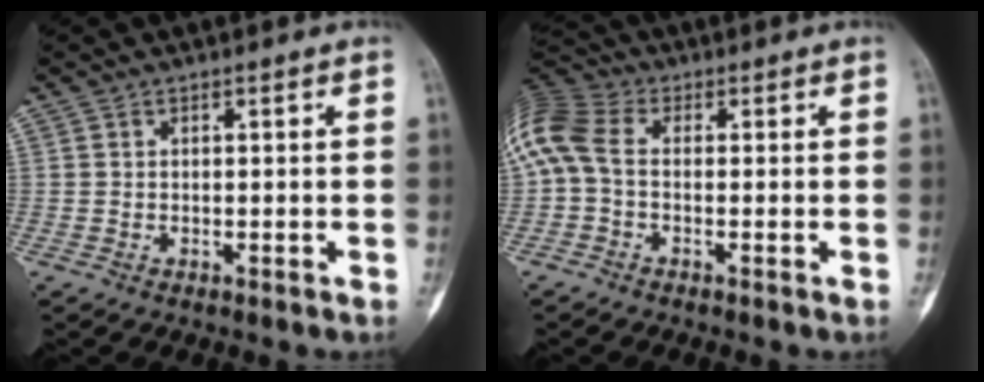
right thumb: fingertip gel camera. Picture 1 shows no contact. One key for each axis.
{"total": 10.7, "fx": 0.0, "fy": 6.9, "fz": 8.1, "tx": -0.193, "ty": 0.025, "tz": -0.012}